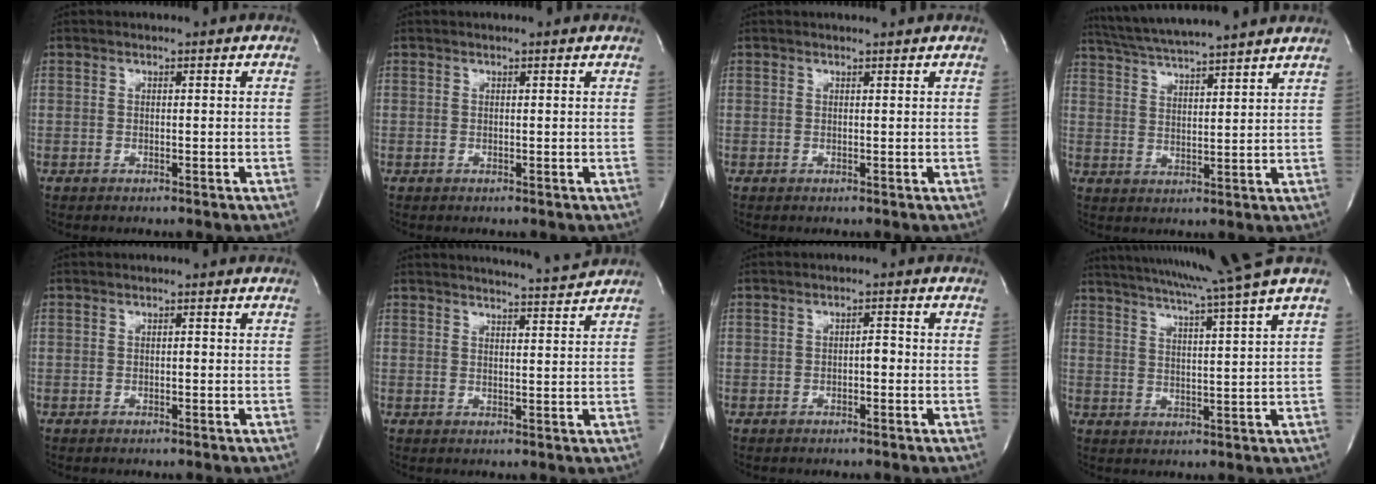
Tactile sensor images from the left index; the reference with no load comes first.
{"total": 1.3, "force": [1.3, -0.1, 0.5], "torque": [-0.015, 0.008, 0.014]}
{"total": 1.4, "force": [1.4, -0.3, 0.2], "torque": [-0.008, 0.000, 0.019]}
{"total": 15.4, "force": [13.8, -0.3, 6.8], "torque": [-0.127, 0.028, 0.205]}
{"total": 0.0}
{"total": 6.7, "force": [6.5, -1.2, 0.9], "torque": [-0.022, -0.009, 0.084]}
{"total": 1.3, "force": [-0.4, 0.5, 1.2], "torque": [-0.013, 0.005, -0.008]}
{"total": 15.2, "force": [12.5, -2.8, 8.2], "torque": [-0.140, -0.023, 0.171]}